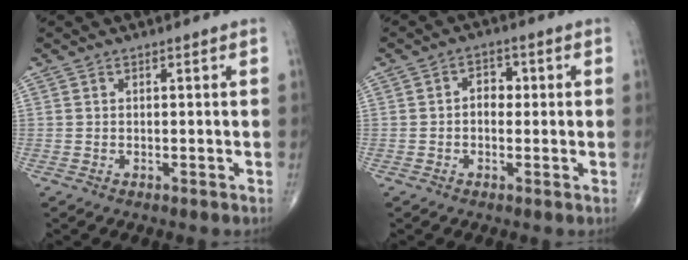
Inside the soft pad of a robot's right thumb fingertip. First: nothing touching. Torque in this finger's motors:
{"motor_torque": [-0.51, -0.05, 0.34, -0.03, -0.06]}